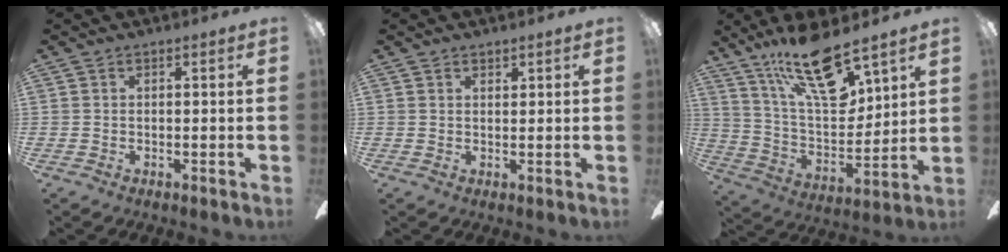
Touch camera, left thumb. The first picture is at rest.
{"total": 1.2, "force": [1.0, 0.4, 0.5], "torque": [-0.004, -0.003, 0.017]}
{"total": 20.7, "force": [13.9, 7.4, 13.5], "torque": [-0.260, -0.077, 0.237]}